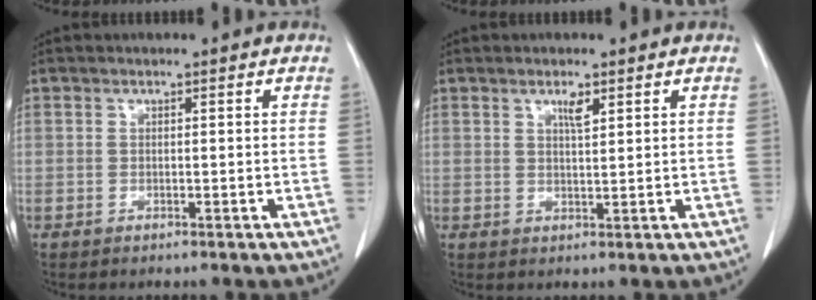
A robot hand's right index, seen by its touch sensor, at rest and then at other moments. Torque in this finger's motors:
{"motor_torque": [-0.09, 0.11, -0.02, -0.01]}